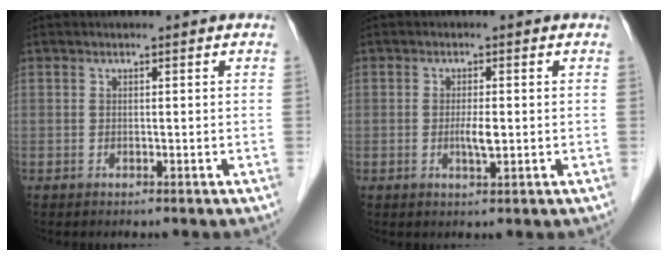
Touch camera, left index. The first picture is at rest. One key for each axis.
{"total": 2.5, "fx": -0.3, "fy": 0.4, "fz": 2.4, "tx": -0.049, "ty": -0.002, "tz": -0.004}